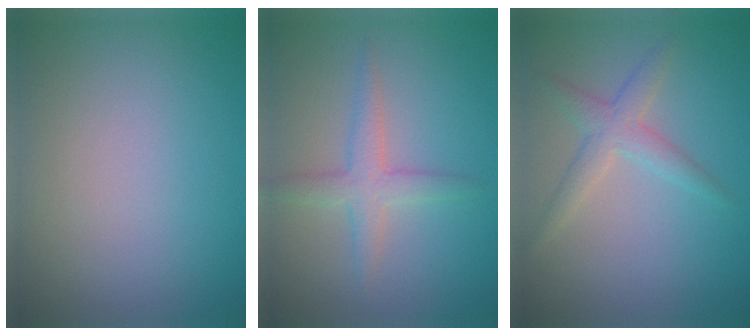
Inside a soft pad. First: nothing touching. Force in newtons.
{"total": 2.7, "press": 2.7, "slide": 0.1}
{"total": 2.5, "press": 2.5, "slide": 0.1}